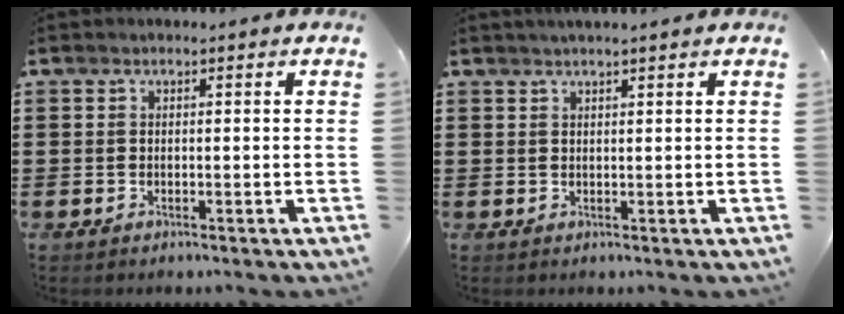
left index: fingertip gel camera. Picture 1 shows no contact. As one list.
[{"total": 1.3, "force": [1.1, -0.3, 0.7], "torque": [-0.011, 0.000, 0.021]}]